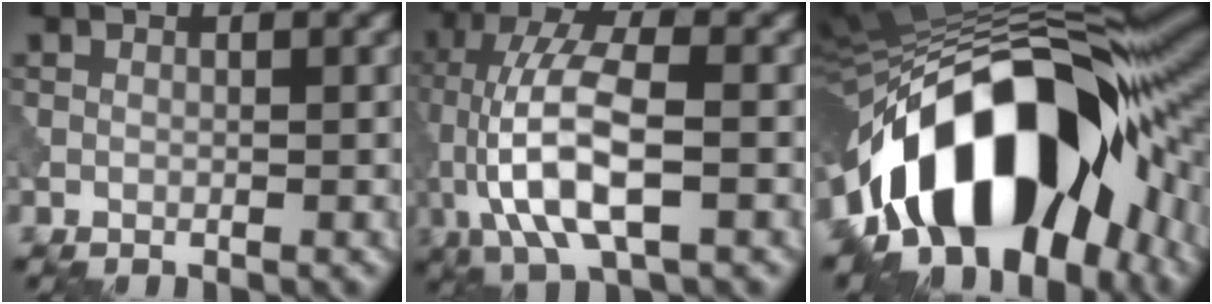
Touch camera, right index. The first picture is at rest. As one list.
[{"total": 9.3, "force": [-1.6, 3.1, 8.6], "torque": [-0.172, 0.017, -0.038]}, {"total": 17.8, "force": [-6.4, 8.9, 14.0], "torque": [-0.209, 0.005, -0.110]}]